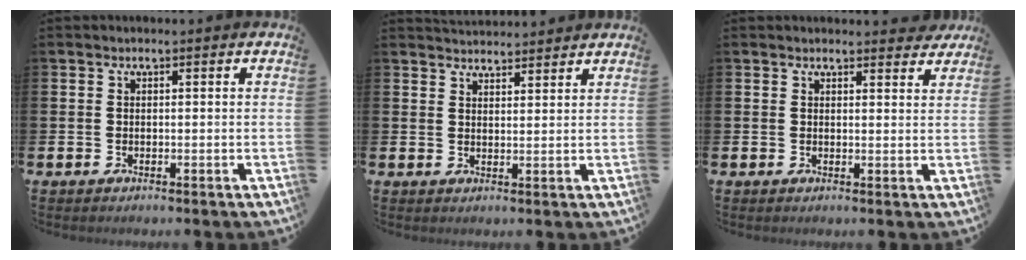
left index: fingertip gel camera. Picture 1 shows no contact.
{"total": 3.1, "force": [3.0, 0.5, -0.2], "torque": [-0.004, -0.016, 0.056]}
{"total": 2.2, "force": [2.2, 0.4, 0.0], "torque": [0.013, -0.016, 0.036]}